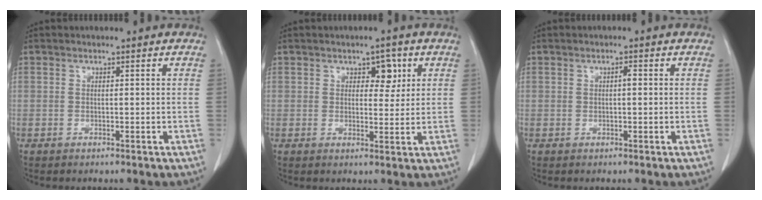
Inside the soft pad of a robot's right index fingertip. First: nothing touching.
{"total": 3.5, "force": [1.5, 2.0, 2.4], "torque": [-0.025, 0.004, 0.021]}
{"total": 0.8, "force": [0.0, 0.2, 0.8], "torque": [-0.013, 0.002, 0.001]}